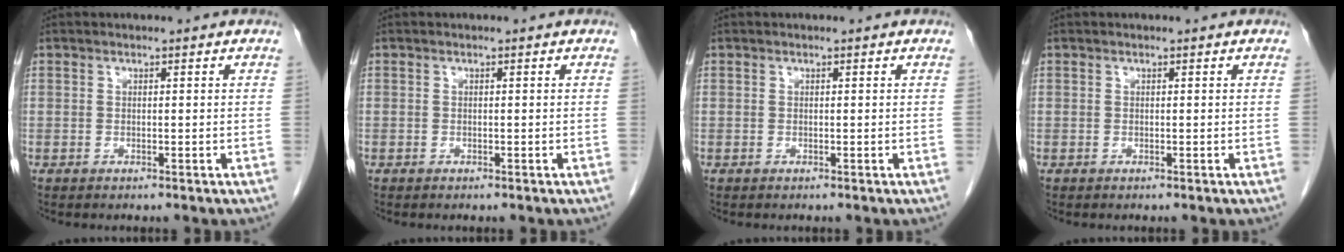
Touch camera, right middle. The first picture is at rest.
{"total": 0.0}
{"total": 0.0}
{"total": 0.0}